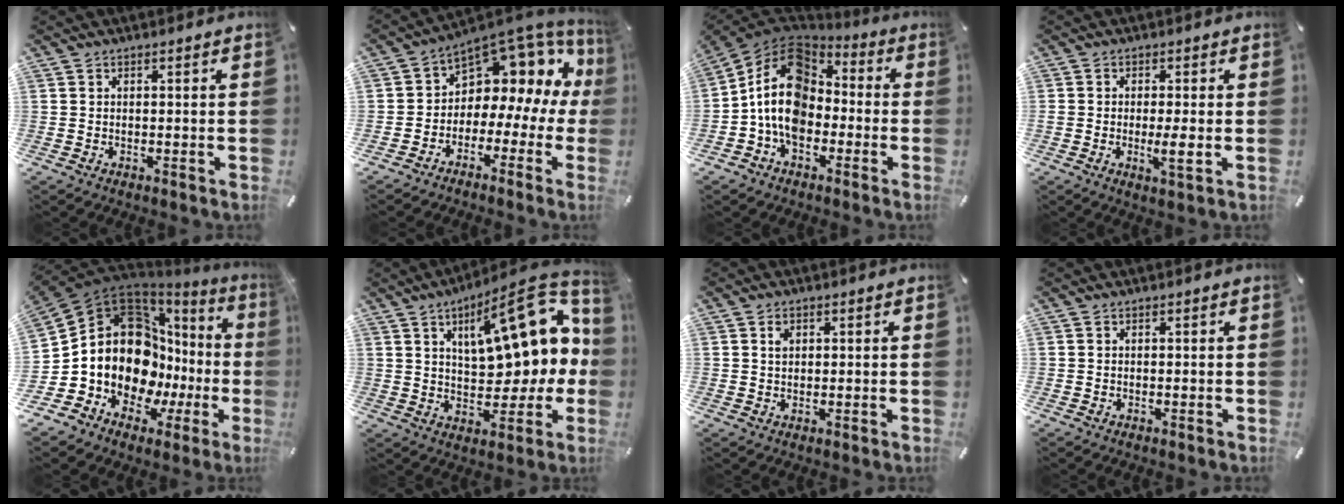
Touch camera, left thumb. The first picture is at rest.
{"total": 8.4, "force": [4.7, 6.1, 3.2], "torque": [-0.052, -0.060, 0.079]}
{"total": 14.6, "force": [-1.9, 11.1, 9.2], "torque": [-0.196, 0.019, -0.038]}
{"total": 3.6, "force": [-0.6, 0.9, 3.5], "torque": [-0.058, -0.003, -0.009]}
{"total": 16.4, "force": [1.5, 12.8, 10.1], "torque": [-0.197, -0.060, 0.041]}
{"total": 19.6, "force": [8.0, 8.9, 15.5], "torque": [-0.207, -0.045, 0.125]}
{"total": 1.9, "force": [0.7, 1.5, 1.1], "torque": [-0.008, -0.003, 0.009]}
{"total": 0.0}